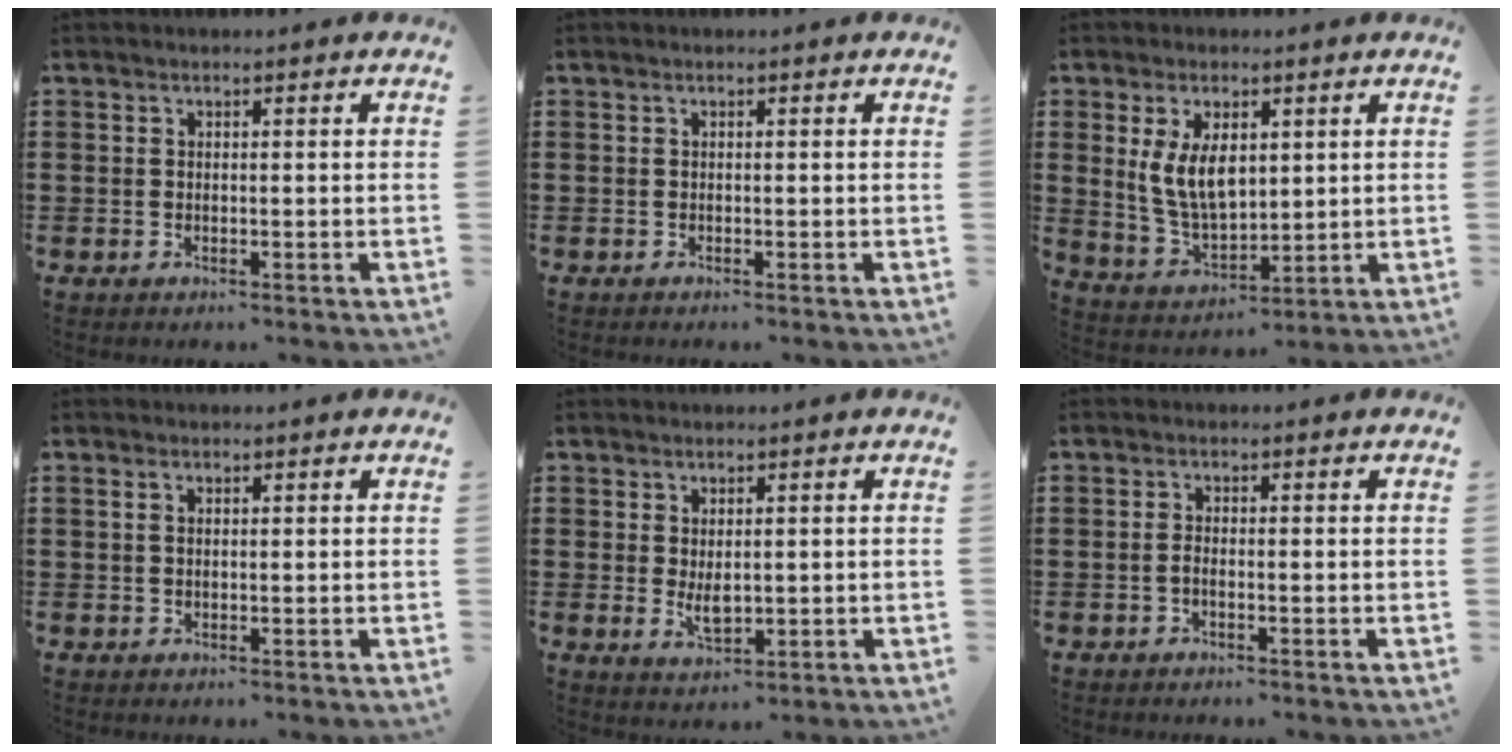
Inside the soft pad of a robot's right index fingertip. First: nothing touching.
{"total": 0.0}
{"total": 8.3, "force": [2.0, 4.7, 6.5], "torque": [-0.149, 0.008, 0.035]}
{"total": 0.9, "force": [0.4, 0.6, 0.6], "torque": [-0.013, 0.006, 0.008]}
{"total": 2.8, "force": [0.3, 1.3, 2.5], "torque": [-0.042, -0.004, 0.006]}
{"total": 1.1, "force": [-0.6, 0.1, 1.0], "torque": [-0.021, -0.006, -0.008]}